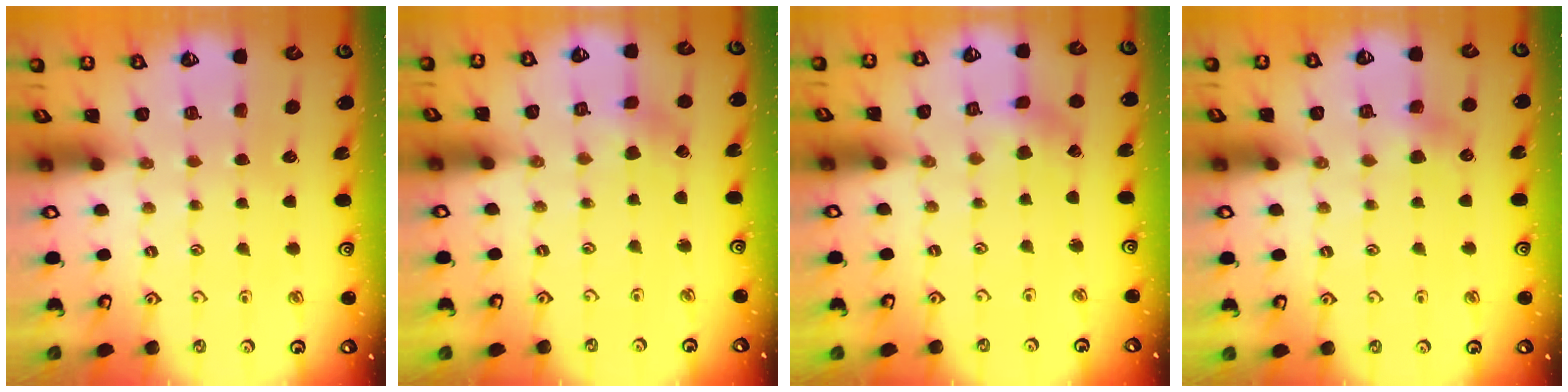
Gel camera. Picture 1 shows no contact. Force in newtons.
{"total": 1.9, "press": 1.9, "slide": 0.2}
{"total": 1.1, "press": 1.1, "slide": 0.3}
{"total": 4.8, "press": 4.7, "slide": 0.5}